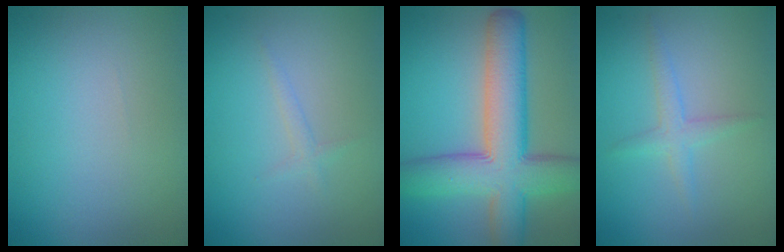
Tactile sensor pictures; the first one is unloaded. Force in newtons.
{"total": 0.9, "press": 0.9, "slide": 0.1}
{"total": 10.5, "press": 10.5, "slide": 0.5}
{"total": 1.8, "press": 1.8, "slide": 0.1}